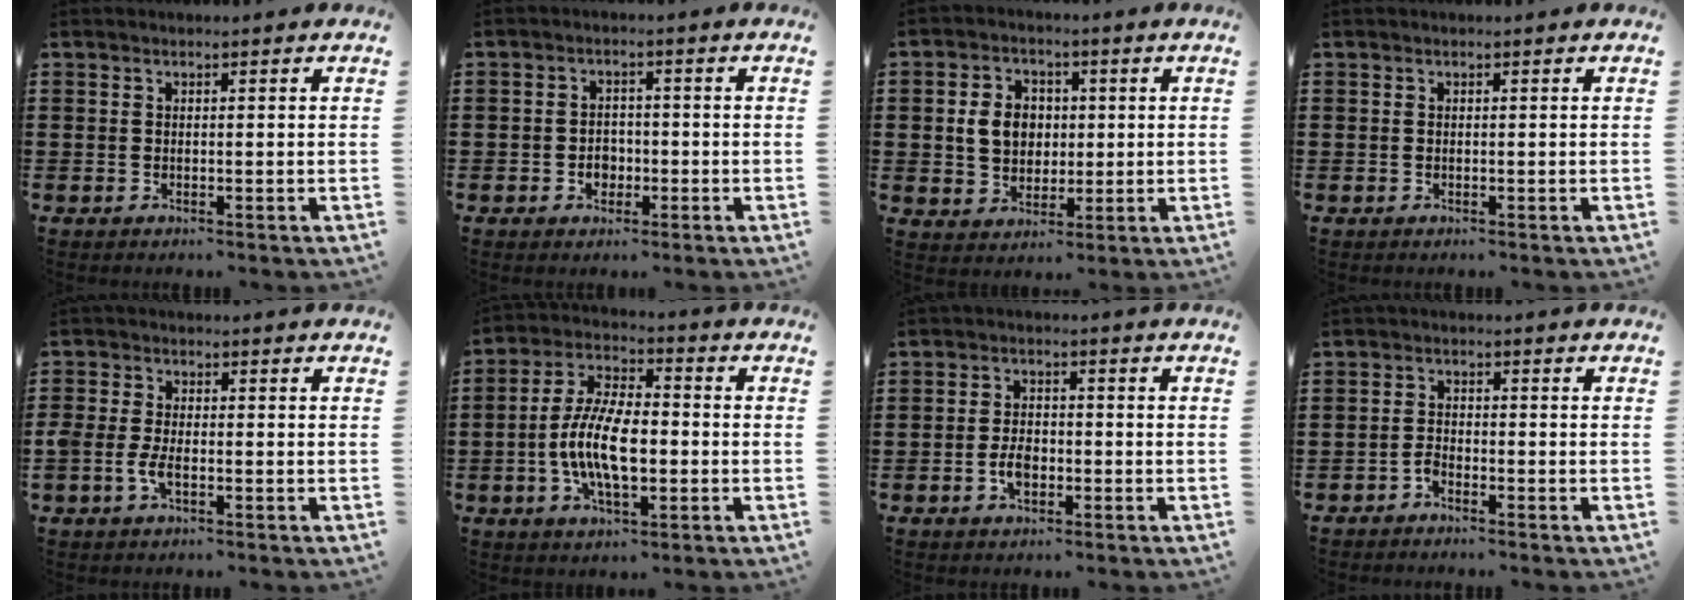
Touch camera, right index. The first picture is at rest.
{"total": 2.7, "force": [-0.9, 2.2, 1.4], "torque": [-0.031, 0.004, -0.019]}
{"total": 6.5, "force": [0.5, 5.4, 3.7], "torque": [-0.087, 0.011, 0.004]}
{"total": 0.0}
{"total": 3.5, "force": [-1.1, 1.6, 2.9], "torque": [-0.065, -0.003, -0.022]}
{"total": 10.8, "force": [-1.9, 4.6, 9.5], "torque": [-0.216, -0.007, -0.043]}
{"total": 3.6, "force": [-1.2, 2.1, 2.7], "torque": [-0.066, -0.001, -0.025]}
{"total": 1.7, "force": [-1.4, 0.6, 0.7], "torque": [-0.019, 0.001, -0.028]}